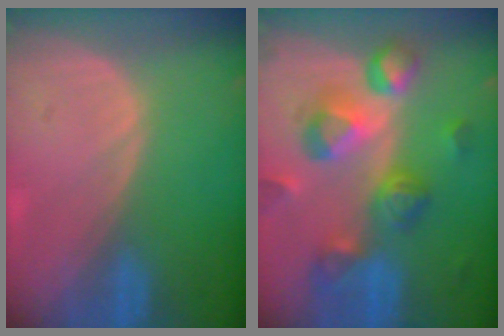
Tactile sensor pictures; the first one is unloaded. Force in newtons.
{"total": 10.6, "press": 9.5, "slide": 4.7}